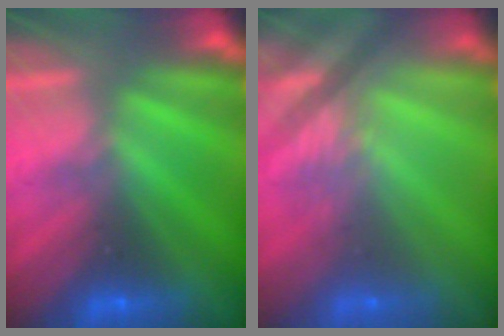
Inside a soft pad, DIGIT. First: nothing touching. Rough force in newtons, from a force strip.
{"total": 2.4}